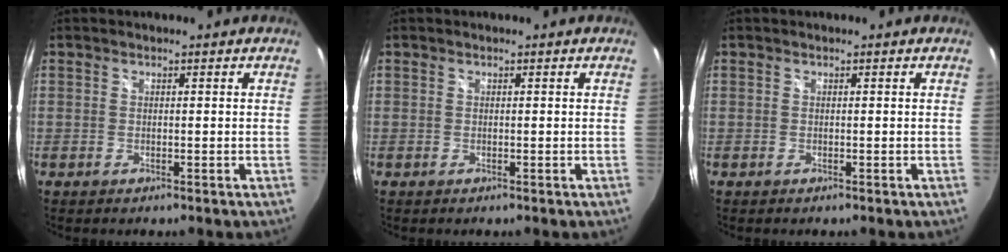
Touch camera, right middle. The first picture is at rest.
{"total": 0.0}
{"total": 0.0}